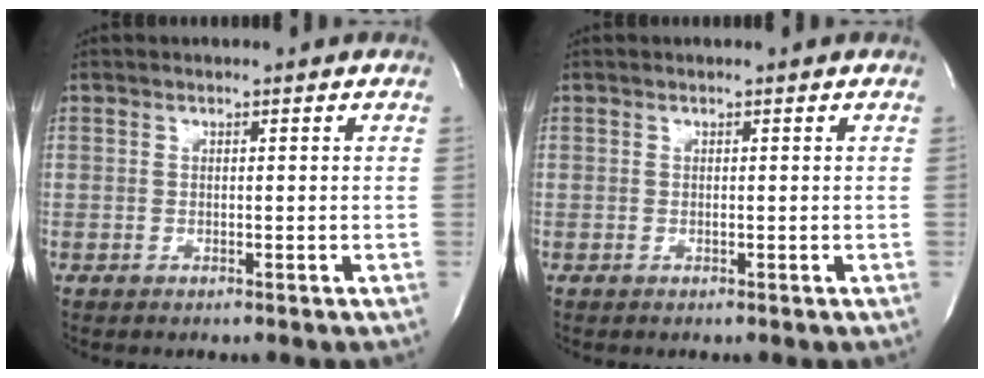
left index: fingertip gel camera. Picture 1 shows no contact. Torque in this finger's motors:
{"motor_torque": [0.10, -0.06, 0.00, -0.01]}